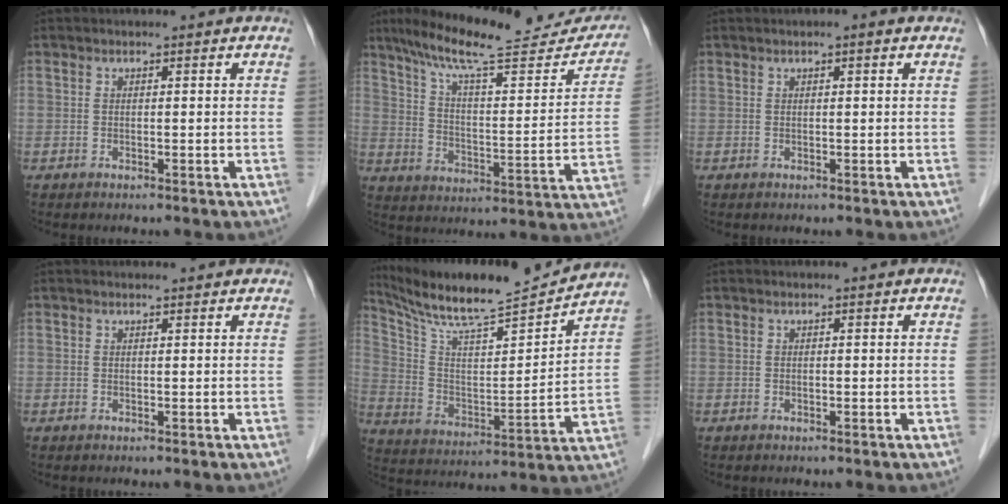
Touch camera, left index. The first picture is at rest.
{"total": 22.9, "force": [19.6, 4.1, 11.1], "torque": [-0.171, -0.002, 0.274]}
{"total": 1.0, "force": [0.5, 0.1, 0.9], "torque": [-0.016, 0.004, 0.004]}
{"total": 1.1, "force": [1.0, 0.2, 0.2], "torque": [-0.012, 0.008, 0.014]}
{"total": 19.3, "force": [17.7, 0.6, 7.6], "torque": [-0.143, -0.007, 0.293]}
{"total": 0.0}